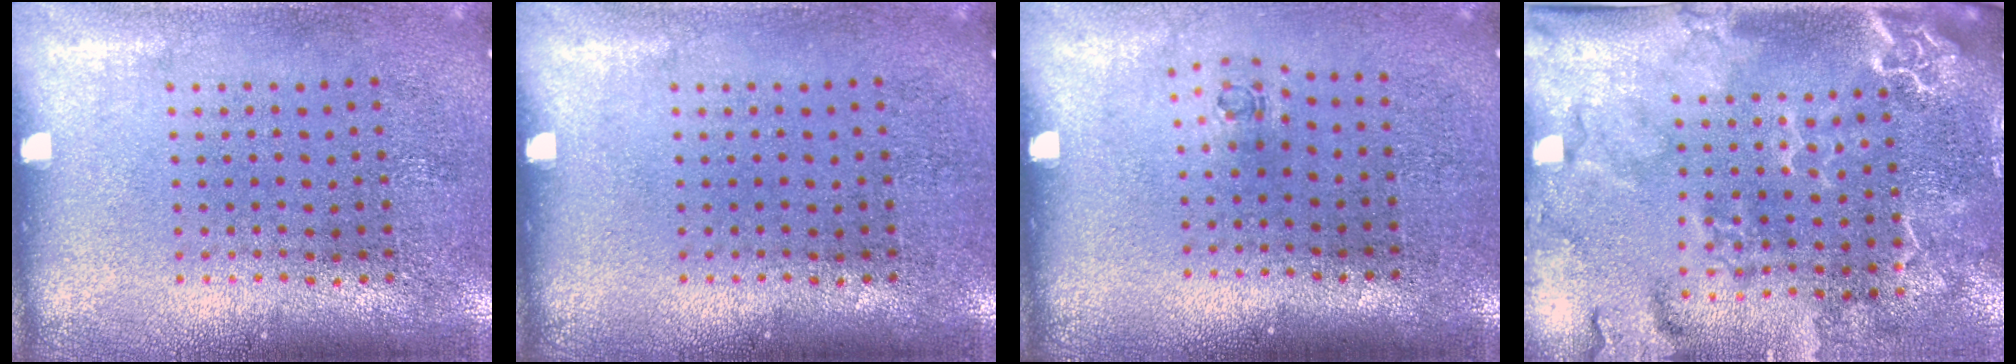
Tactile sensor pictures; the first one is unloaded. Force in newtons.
{"total": 0.0}
{"total": 0.7, "press": 0.3, "slide": 0.6}
{"total": 2.9, "press": 2.4, "slide": 1.6}